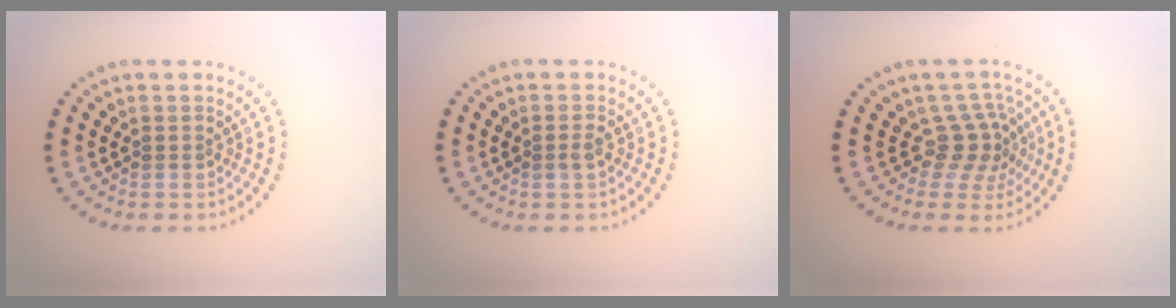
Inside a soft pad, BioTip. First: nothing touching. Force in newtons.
{"total": 0.8, "press": 0.7, "slide": 0.2}
{"total": 2.9, "press": 2.1, "slide": 2.0}